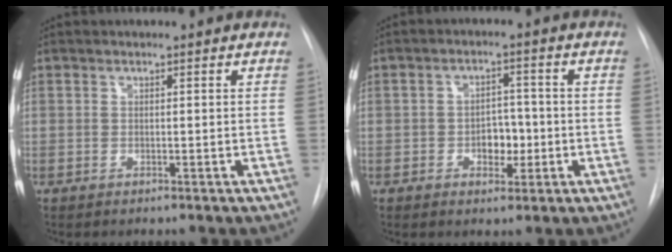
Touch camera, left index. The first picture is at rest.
{"total": 4.4, "force": [-1.4, 2.8, 3.1], "torque": [-0.038, 0.003, -0.019]}